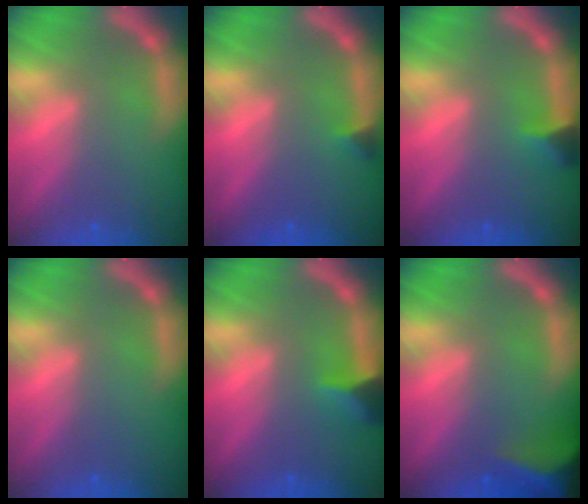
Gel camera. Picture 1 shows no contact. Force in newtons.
{"total": 0.9}
{"total": 1.9}
{"total": 0.0}
{"total": 2.9}
{"total": 10.0}